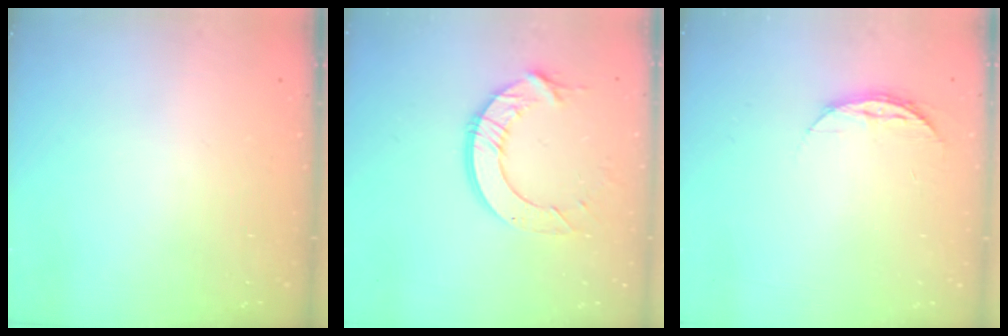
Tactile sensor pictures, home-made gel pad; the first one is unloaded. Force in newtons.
{"total": 11.2, "press": 11.1, "slide": 1.3}
{"total": 7.3, "press": 7.3, "slide": 0.6}